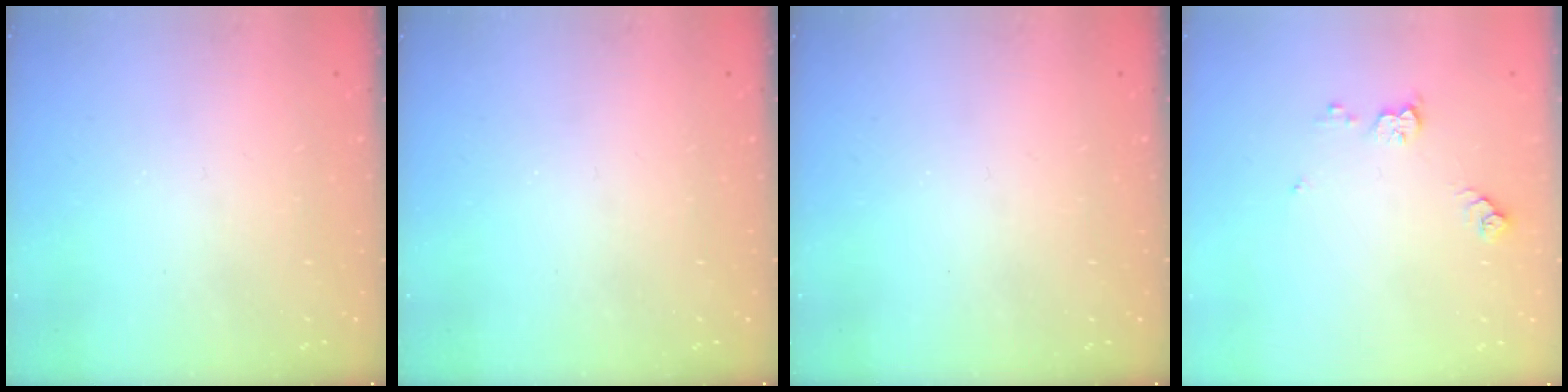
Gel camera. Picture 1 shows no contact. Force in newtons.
{"total": 0.0}
{"total": 0.0}
{"total": 6.8, "press": 6.8, "slide": 0.5}